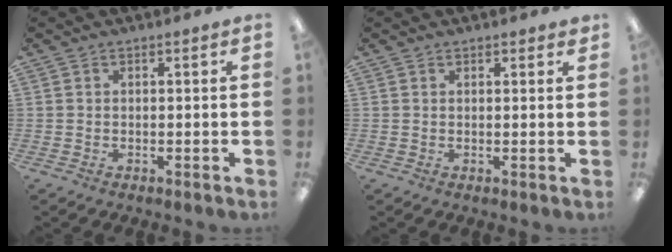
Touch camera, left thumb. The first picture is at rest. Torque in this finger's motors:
{"motor_torque": [-0.13, -0.01, -0.25, 0.00, 0.01]}